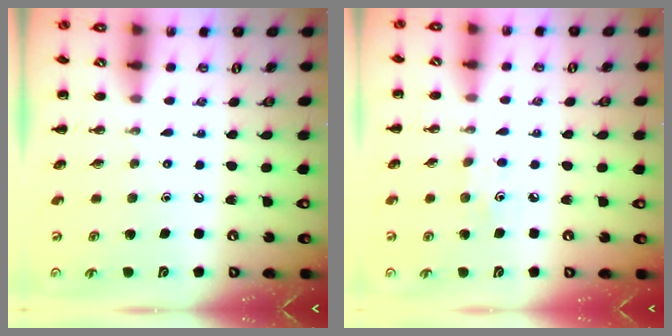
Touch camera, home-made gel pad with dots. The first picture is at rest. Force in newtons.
{"total": 2.6, "press": 2.4, "slide": 0.9}